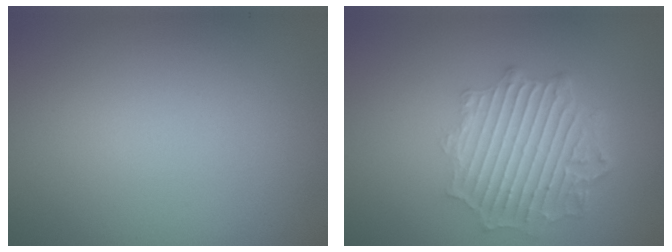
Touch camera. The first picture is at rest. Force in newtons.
{"total": 6.4, "press": 4.8, "slide": 4.2}